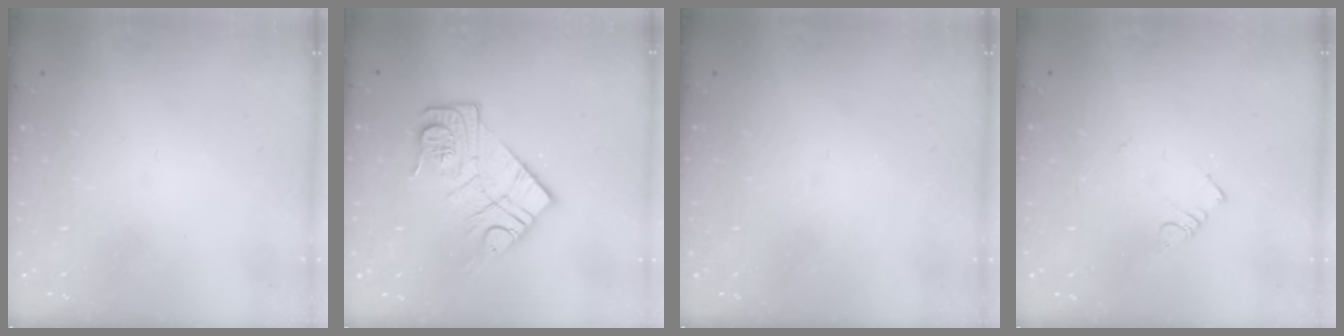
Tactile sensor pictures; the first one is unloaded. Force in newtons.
{"total": 13.2, "press": 13.2, "slide": 1.0}
{"total": 0.0}
{"total": 3.0, "press": 2.9, "slide": 0.4}